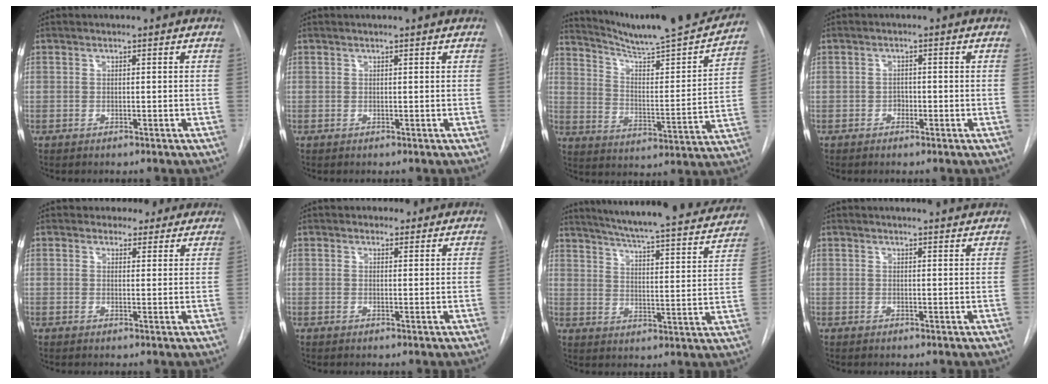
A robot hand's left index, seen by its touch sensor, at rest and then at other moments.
{"total": 1.1, "force": [1.1, -0.1, 0.3], "torque": [-0.007, 0.008, 0.014]}
{"total": 21.7, "force": [20.2, 1.0, 7.9], "torque": [-0.123, -0.048, 0.286]}
{"total": 1.2, "force": [-0.5, 0.9, 0.6], "torque": [-0.004, 0.005, -0.009]}
{"total": 6.4, "force": [5.5, 3.2, 0.0], "torque": [0.025, 0.003, 0.049]}
{"total": 2.7, "force": [2.2, 1.6, 0.1], "torque": [0.007, 0.005, 0.021]}
{"total": 26.4, "force": [23.8, 3.4, 11.1], "torque": [-0.169, -0.053, 0.295]}
{"total": 6.0, "force": [5.8, 0.5, 1.2], "torque": [-0.014, 0.004, 0.053]}